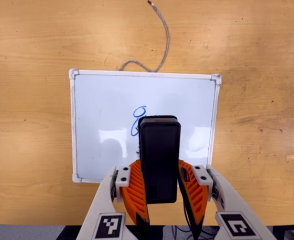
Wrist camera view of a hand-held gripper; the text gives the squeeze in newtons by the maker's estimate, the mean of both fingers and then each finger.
{"total": 5.7, "left": 5.0, "right": 6.3}